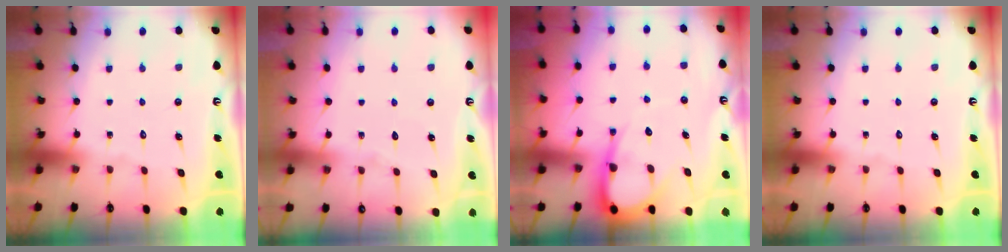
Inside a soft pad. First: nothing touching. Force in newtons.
{"total": 3.5, "press": 3.5, "slide": 0.5}
{"total": 8.7, "press": 8.6, "slide": 0.7}
{"total": 0.0}